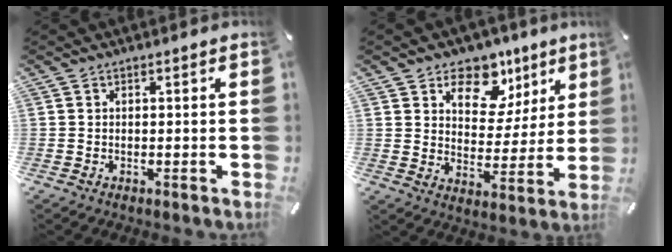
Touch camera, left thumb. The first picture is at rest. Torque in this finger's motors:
{"motor_torque": [-0.01, 0.55, 0.94, -1.31, 0.21]}